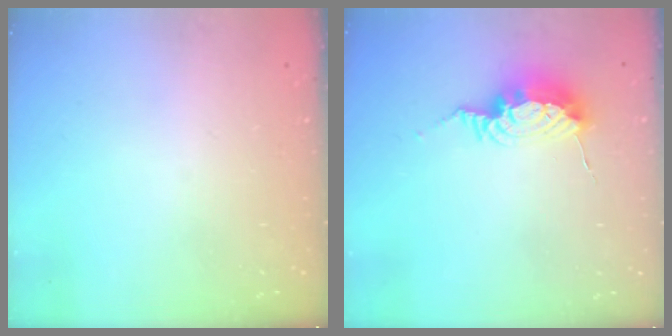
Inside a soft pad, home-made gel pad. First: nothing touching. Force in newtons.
{"total": 8.6, "press": 8.6, "slide": 0.9}